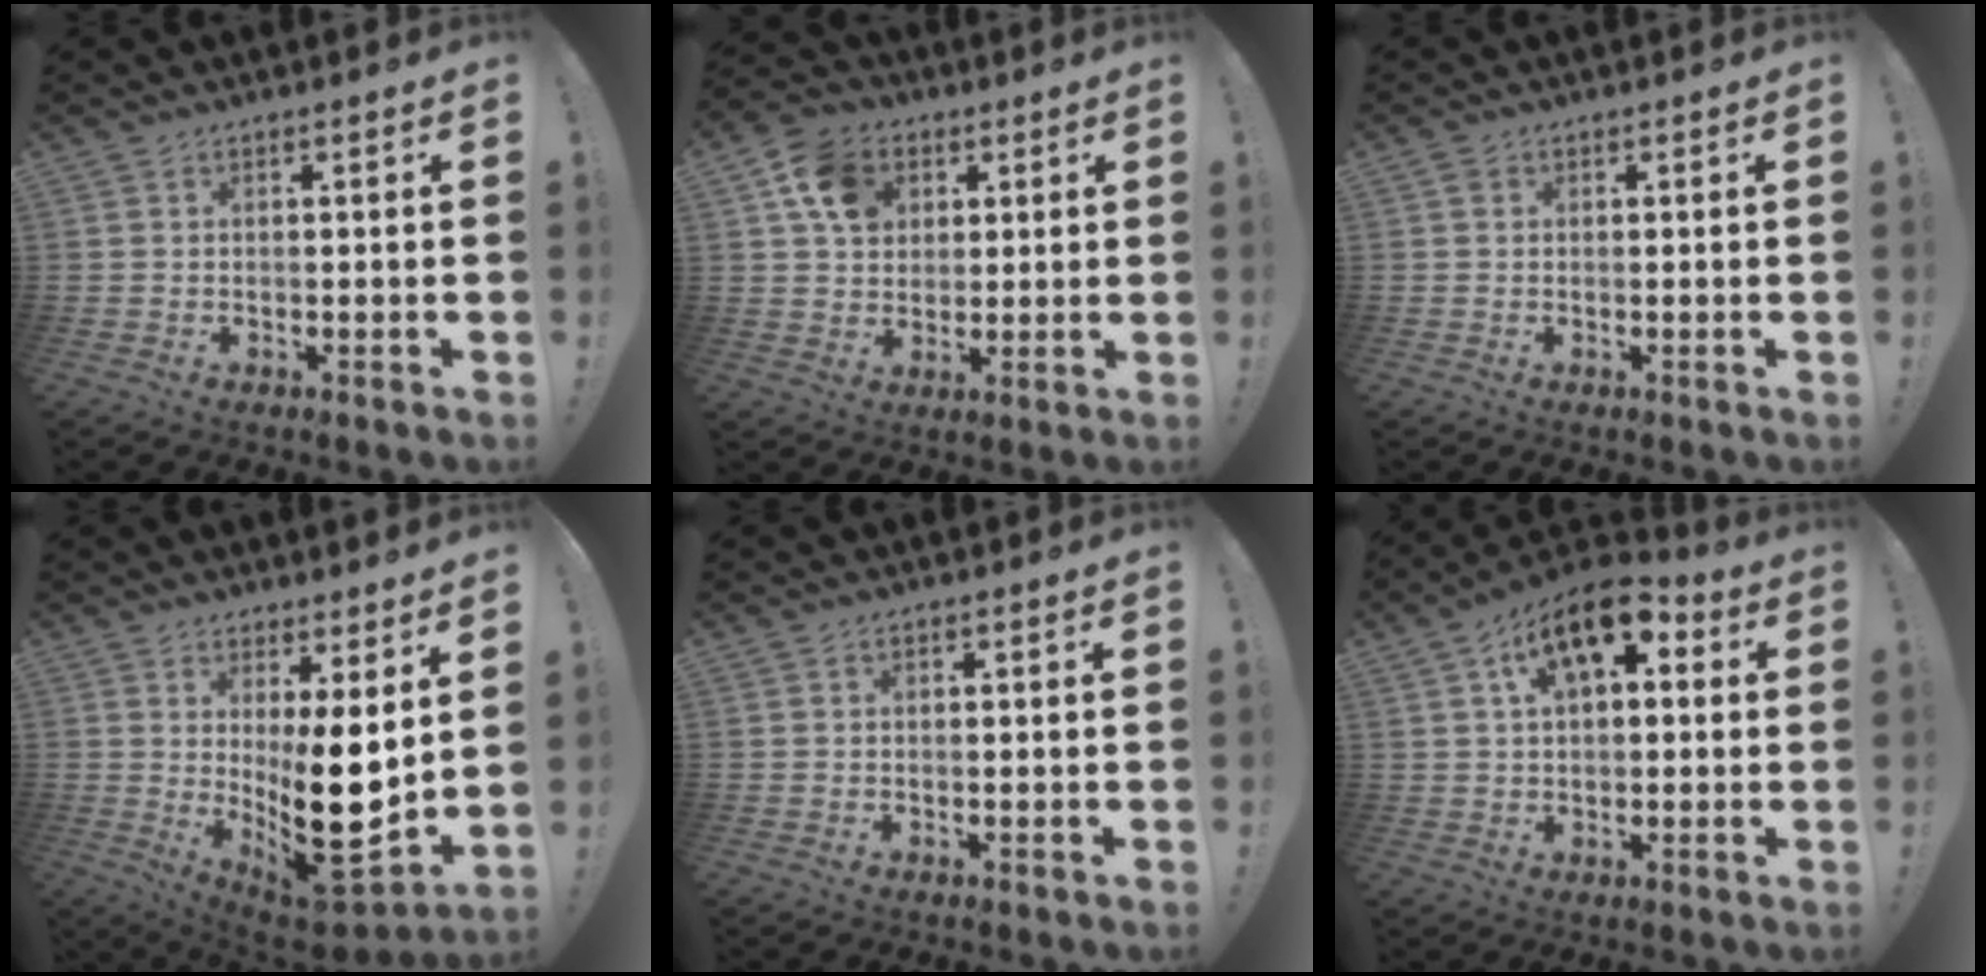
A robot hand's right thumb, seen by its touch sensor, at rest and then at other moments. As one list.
[{"total": 11.8, "force": [4.5, 9.5, 5.4], "torque": [-0.080, -0.007, 0.091]}, {"total": 0.8, "force": [0.3, 0.7, 0.3], "torque": [-0.001, 0.001, 0.004]}, {"total": 15.0, "force": [1.0, 4.8, 14.1], "torque": [-0.199, -0.047, 0.030]}, {"total": 0.0}, {"total": 12.4, "force": [5.4, 6.5, 9.1], "torque": [-0.143, -0.015, 0.099]}]